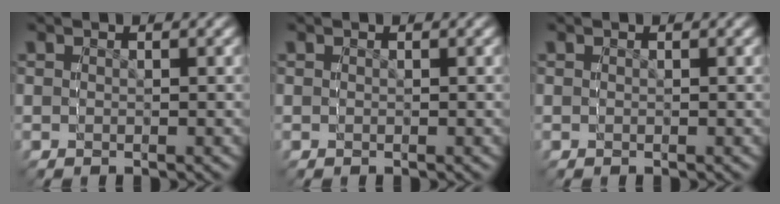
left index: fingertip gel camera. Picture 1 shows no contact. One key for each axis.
{"total": 0.0}
{"total": 0.0}